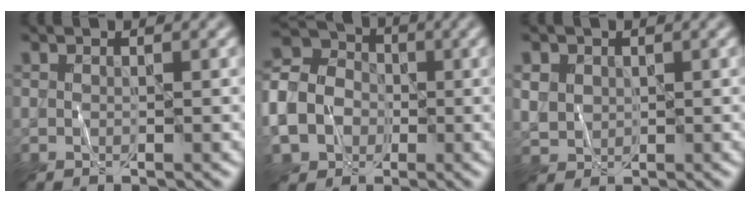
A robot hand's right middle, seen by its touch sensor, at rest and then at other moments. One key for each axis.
{"total": 12.0, "fx": -3.5, "fy": 10.2, "fz": 5.2, "tx": -0.132, "ty": -0.019, "tz": -0.090}
{"total": 2.5, "fx": 0.8, "fy": 2.2, "fz": 0.9, "tx": -0.031, "ty": -0.004, "tz": 0.025}